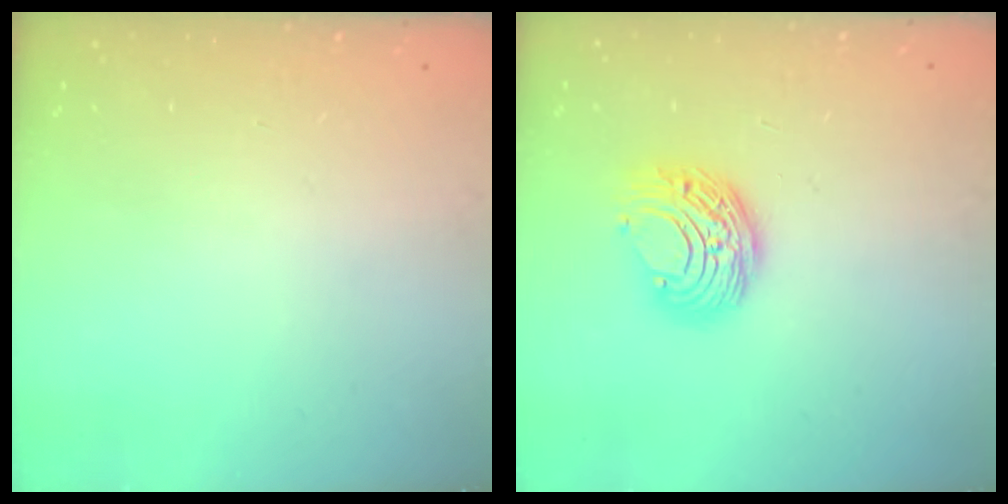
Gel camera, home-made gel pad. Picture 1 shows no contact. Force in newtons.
{"total": 8.9, "press": 8.9, "slide": 0.5}